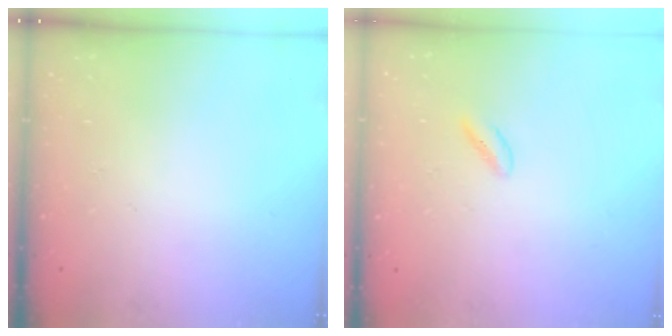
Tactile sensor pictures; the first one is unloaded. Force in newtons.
{"total": 0.7, "press": 0.6, "slide": 0.5}